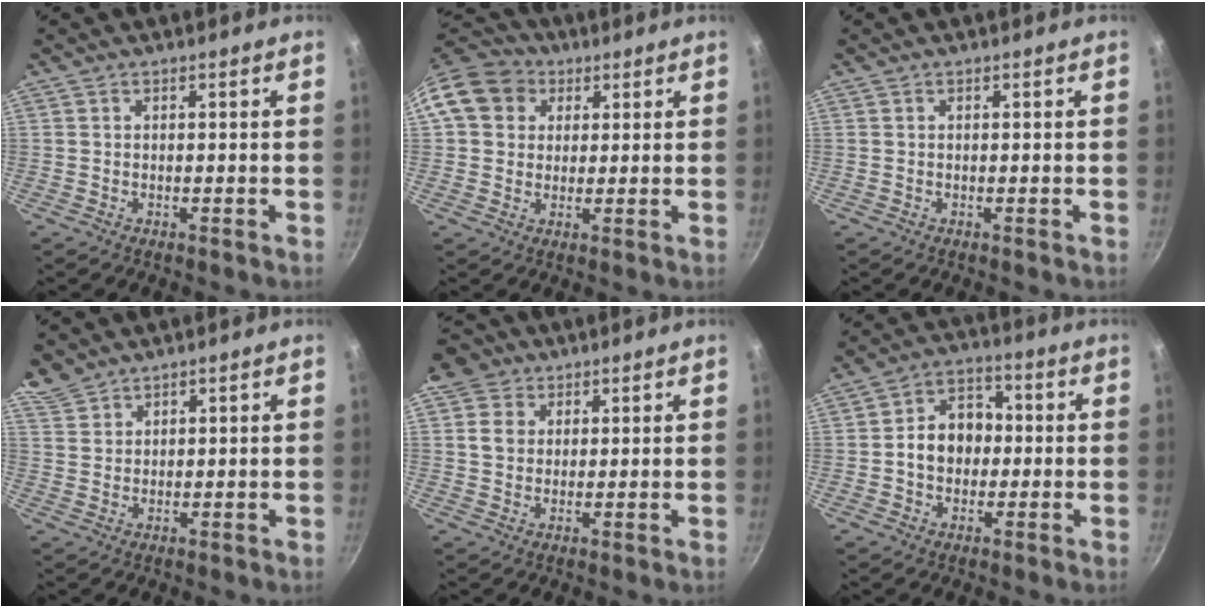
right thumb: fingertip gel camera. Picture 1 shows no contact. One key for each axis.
{"total": 13.2, "fx": 4.1, "fy": 11.2, "fz": 5.8, "tx": -0.104, "ty": 0.027, "tz": 0.060}
{"total": 0.0}
{"total": 4.6, "fx": 4.1, "fy": 1.9, "fz": 0.6, "tx": -0.004, "ty": 0.001, "tz": 0.087}
{"total": 7.1, "fx": 3.2, "fy": 5.9, "fz": 2.5, "tx": -0.011, "ty": 0.002, "tz": 0.049}
{"total": 9.4, "fx": -0.3, "fy": 7.3, "fz": 5.8, "tx": -0.056, "ty": 0.024, "tz": -0.016}